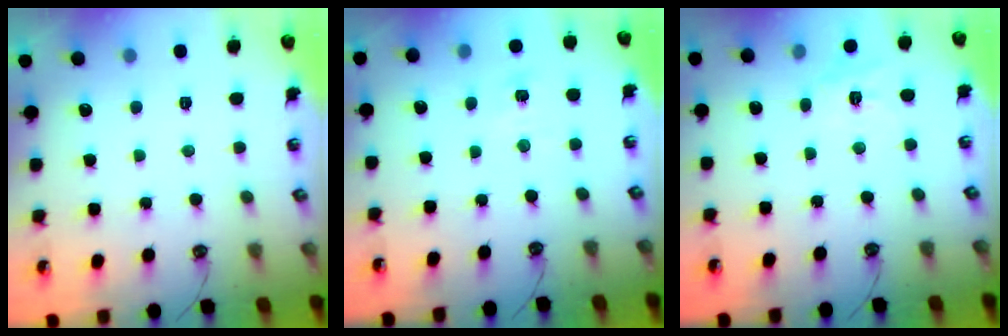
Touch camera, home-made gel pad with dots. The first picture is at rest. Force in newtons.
{"total": 3.2, "press": 3.2, "slide": 0.4}
{"total": 7.6, "press": 7.5, "slide": 0.7}